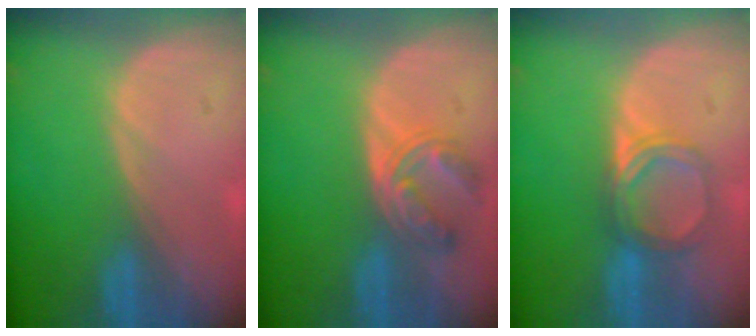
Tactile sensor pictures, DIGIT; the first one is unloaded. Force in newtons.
{"total": 5.5, "press": 5.4, "slide": 1.0}
{"total": 5.0, "press": 4.6, "slide": 1.8}